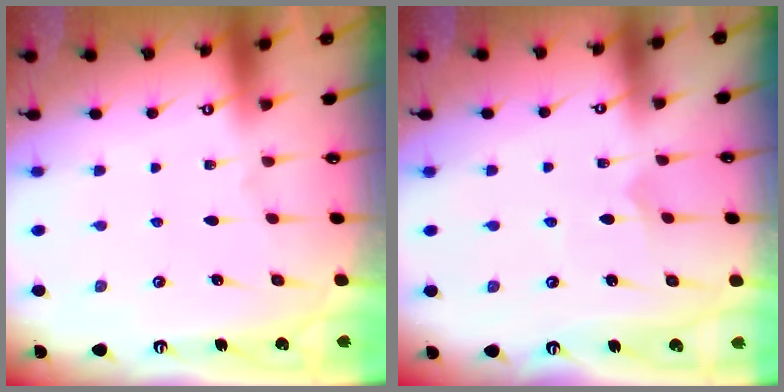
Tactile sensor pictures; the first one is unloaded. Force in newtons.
{"total": 2.6, "press": 2.6, "slide": 0.2}